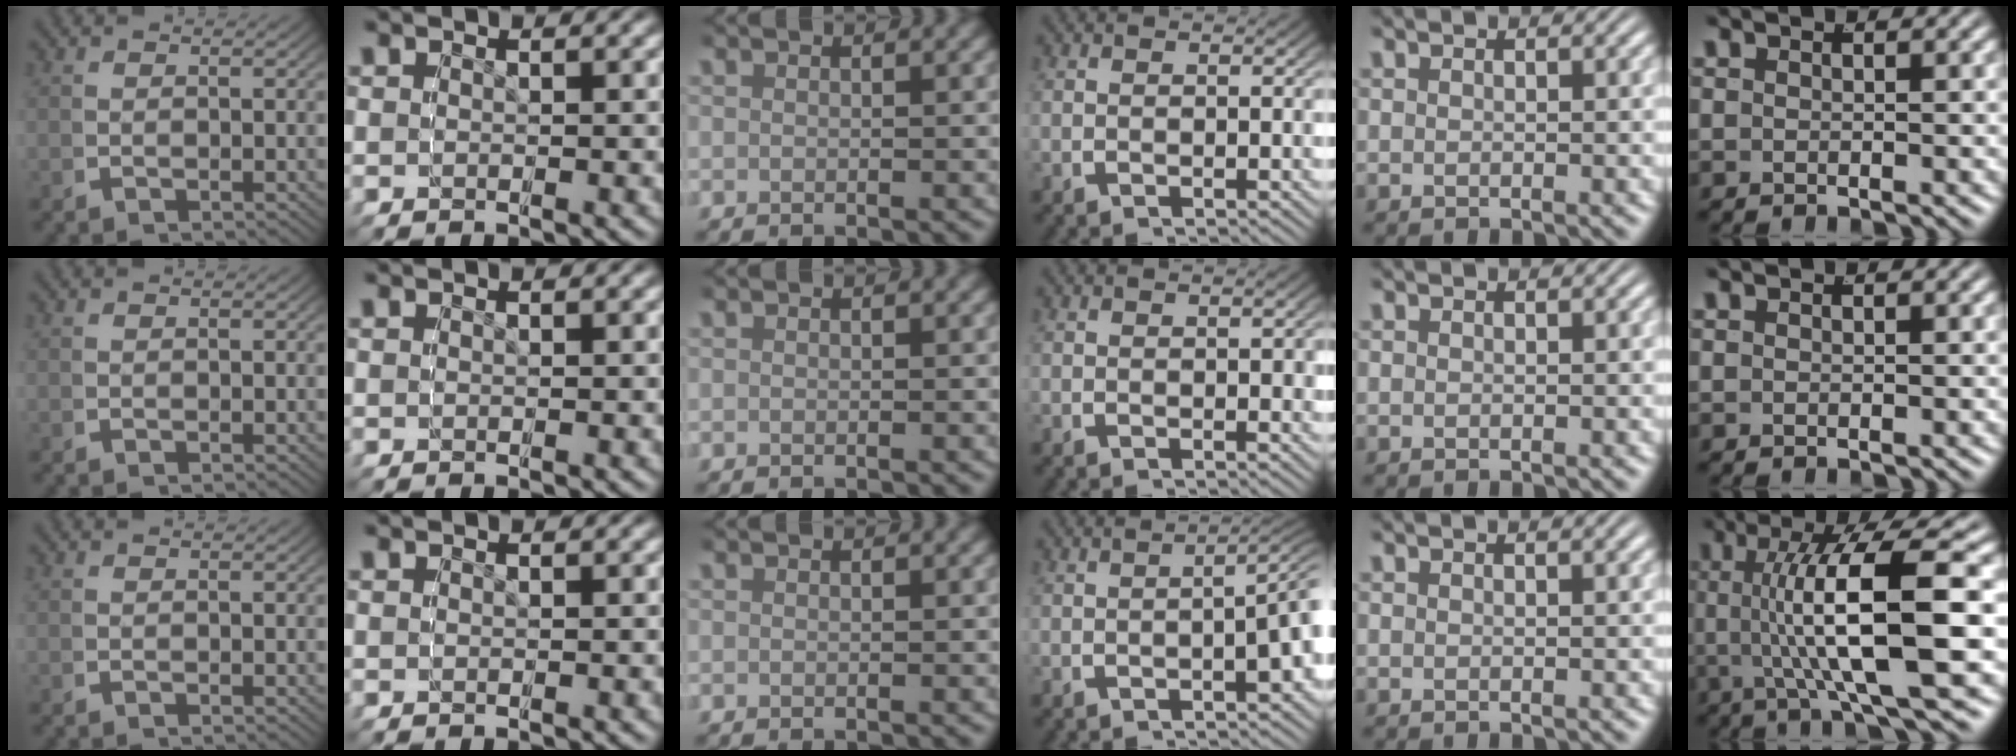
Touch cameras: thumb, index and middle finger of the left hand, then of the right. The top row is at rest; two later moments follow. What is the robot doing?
{"motion": "grasp_and_lifting", "object": "bottle"}